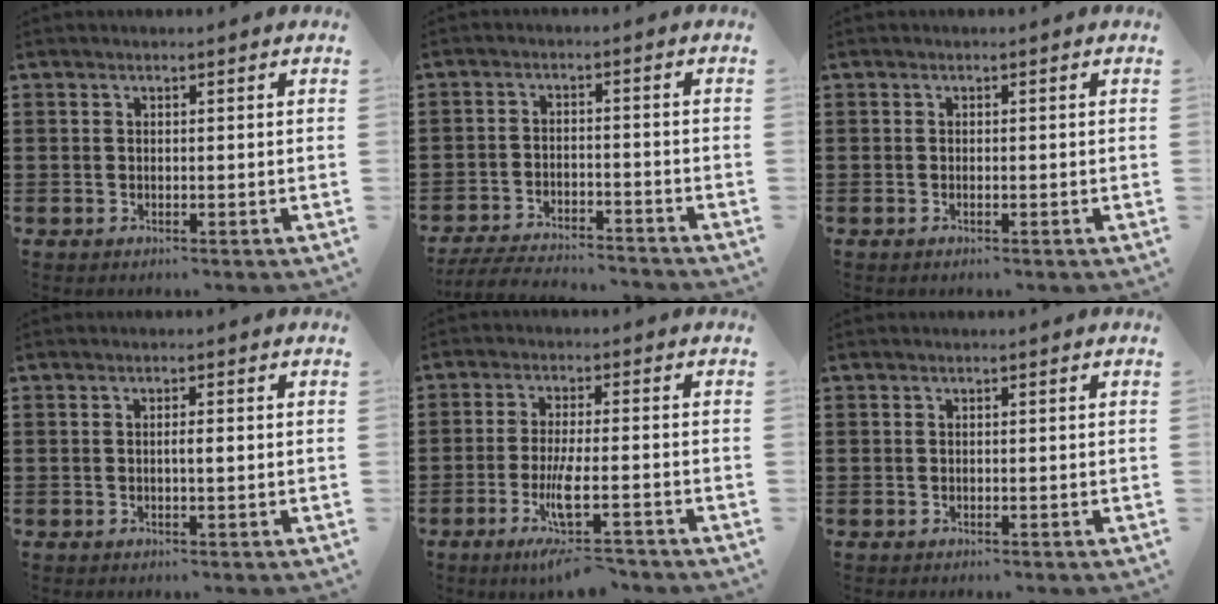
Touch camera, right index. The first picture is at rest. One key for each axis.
{"total": 4.8, "fx": -4.7, "fy": 0.2, "fz": 1.0, "tx": -0.030, "ty": -0.005, "tz": -0.097}
{"total": 0.0}
{"total": 1.2, "fx": -0.1, "fy": 0.2, "fz": 1.2, "tx": -0.023, "ty": -0.002, "tz": -0.003}
{"total": 6.9, "fx": -4.2, "fy": 0.8, "fz": 5.5, "tx": -0.117, "ty": -0.017, "tz": -0.080}
{"total": 0.0}